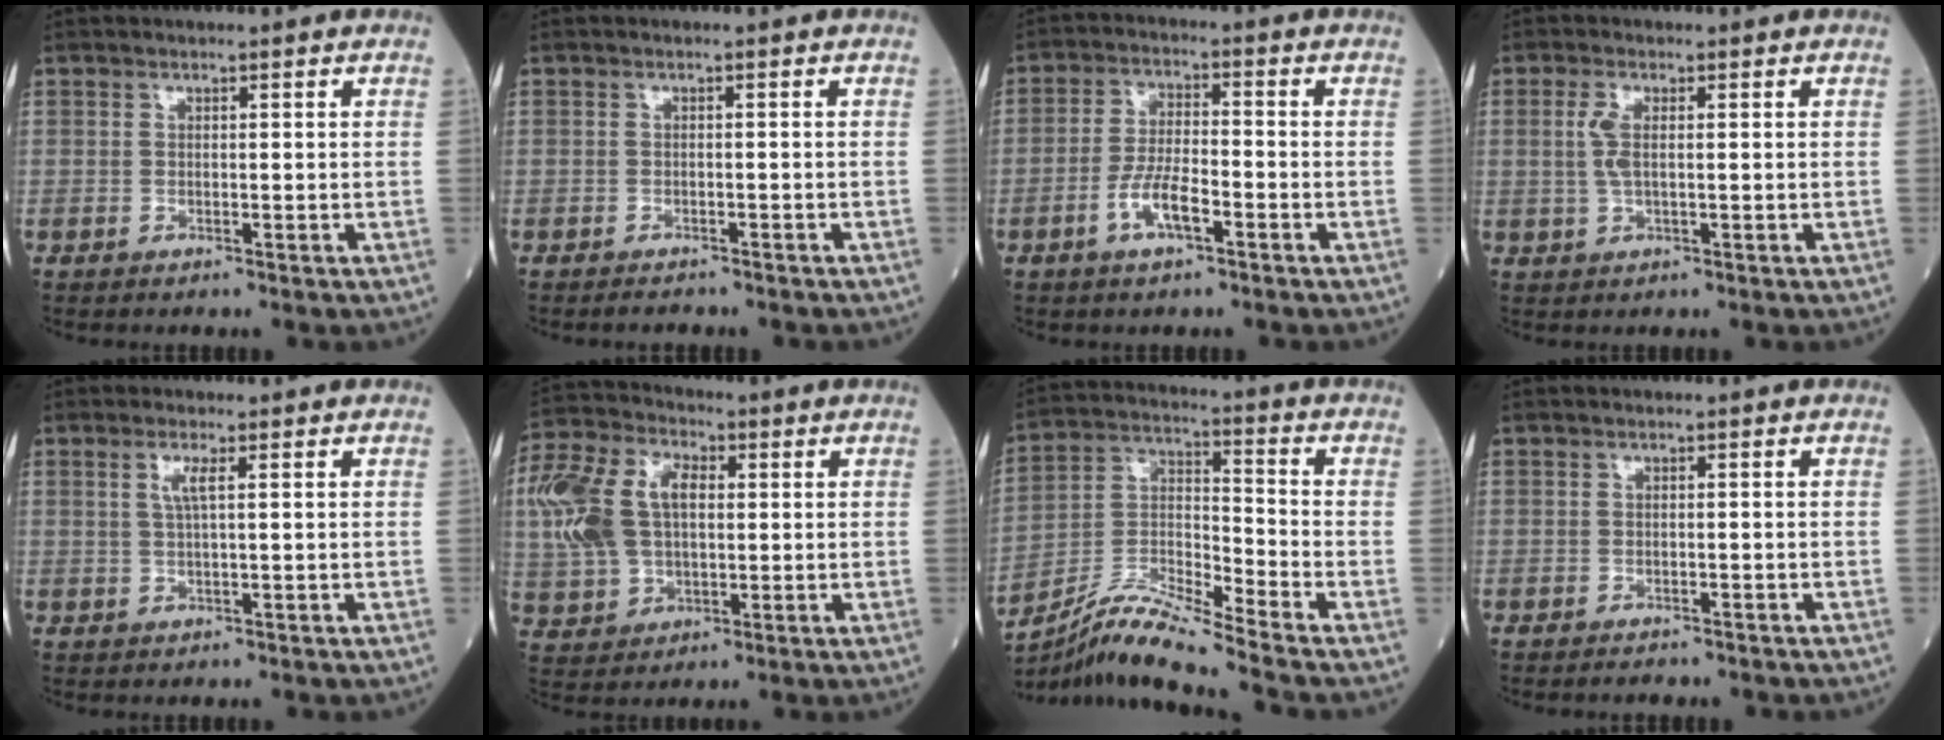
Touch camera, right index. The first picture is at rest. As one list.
[{"total": 2.2, "force": [-2.0, 0.7, 0.7], "torque": [-0.013, -0.003, -0.022]}, {"total": 5.9, "force": [-2.8, 1.5, 4.9], "torque": [-0.094, 0.003, -0.054]}, {"total": 3.1, "force": [0.5, 1.1, 2.8], "torque": [-0.069, 0.002, 0.012]}, {"total": 2.2, "force": [0.7, -0.1, 2.0], "torque": [-0.047, 0.002, 0.013]}, {"total": 13.9, "force": [1.9, 9.0, 10.4], "torque": [-0.243, 0.035, 0.039]}, {"total": 11.3, "force": [-10.1, -1.5, 5.0], "torque": [-0.108, -0.002, -0.188]}, {"total": 2.3, "force": [-2.1, 0.7, 0.8], "torque": [-0.013, -0.004, -0.022]}]